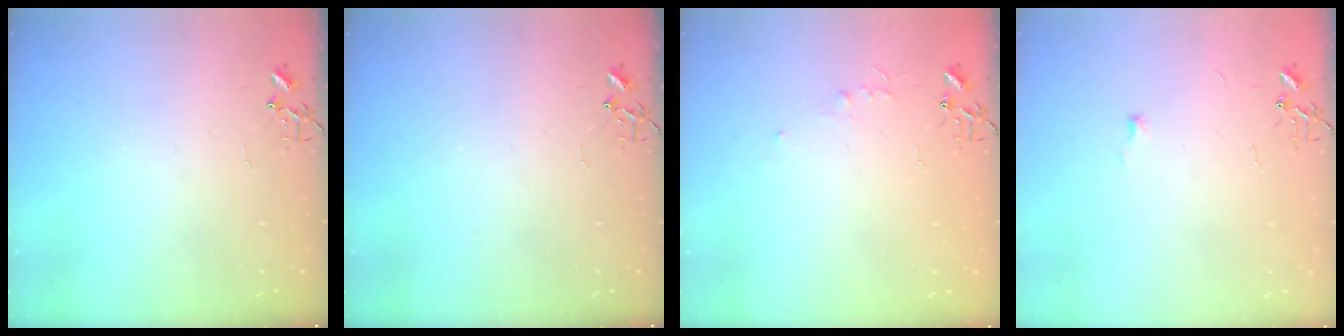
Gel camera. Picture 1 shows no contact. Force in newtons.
{"total": 0.0}
{"total": 3.9, "press": 3.9, "slide": 0.4}
{"total": 3.4, "press": 3.4, "slide": 0.5}